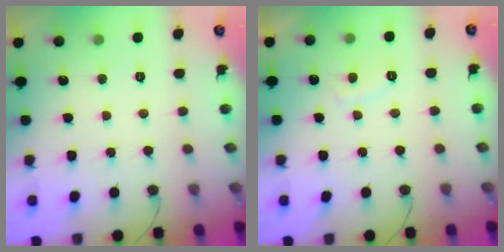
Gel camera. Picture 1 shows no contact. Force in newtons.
{"total": 2.5, "press": 2.4, "slide": 0.8}